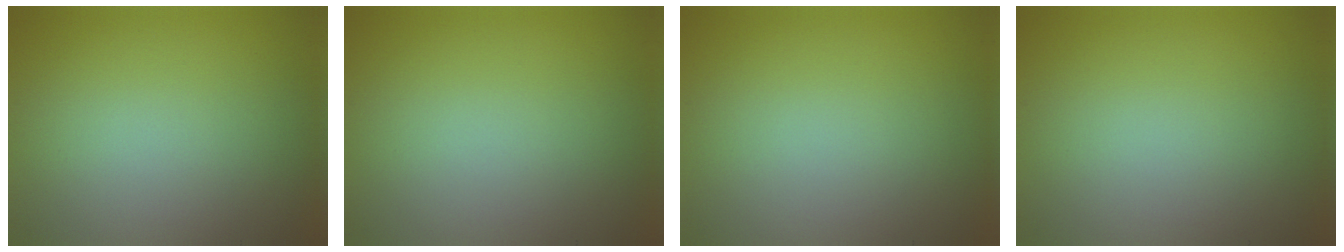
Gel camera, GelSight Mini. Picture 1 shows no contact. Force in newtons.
{"total": 0.0}
{"total": 0.0}
{"total": 0.0}